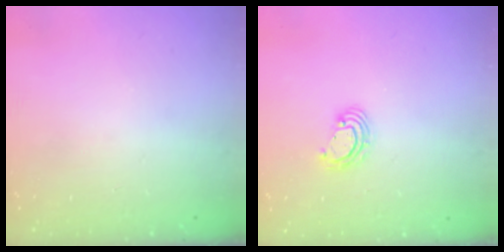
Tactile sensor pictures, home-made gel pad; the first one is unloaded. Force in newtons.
{"total": 4.3, "press": 4.3, "slide": 0.2}